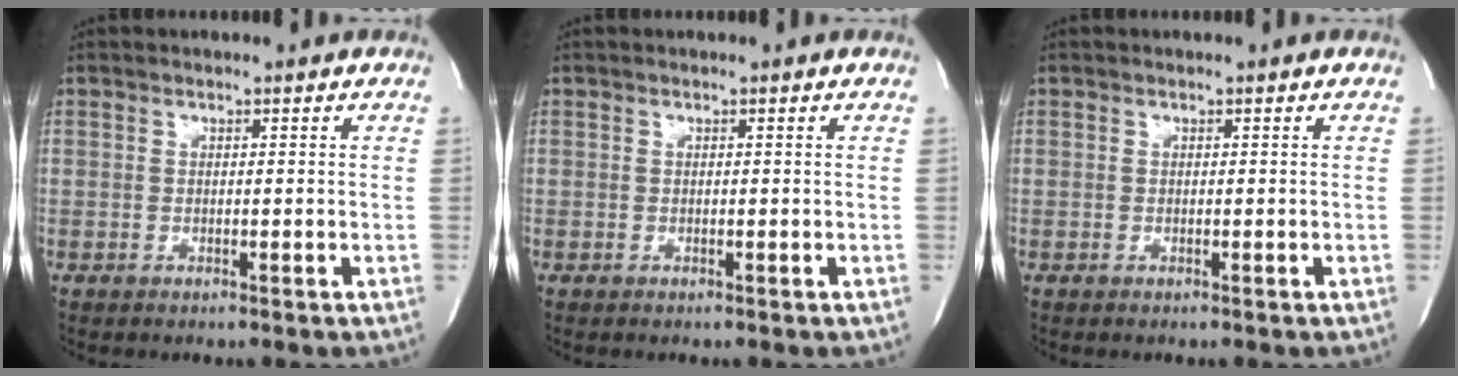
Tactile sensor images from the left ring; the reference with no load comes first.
{"total": 0.0}
{"total": 0.0}